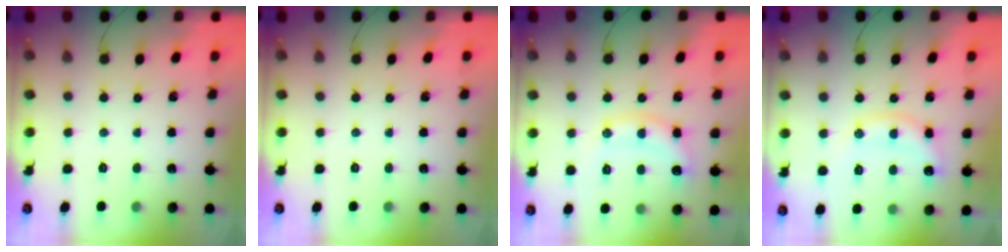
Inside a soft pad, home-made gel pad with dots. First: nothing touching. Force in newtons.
{"total": 0.0}
{"total": 11.0, "press": 10.9, "slide": 0.7}
{"total": 13.1, "press": 13.1, "slide": 0.5}